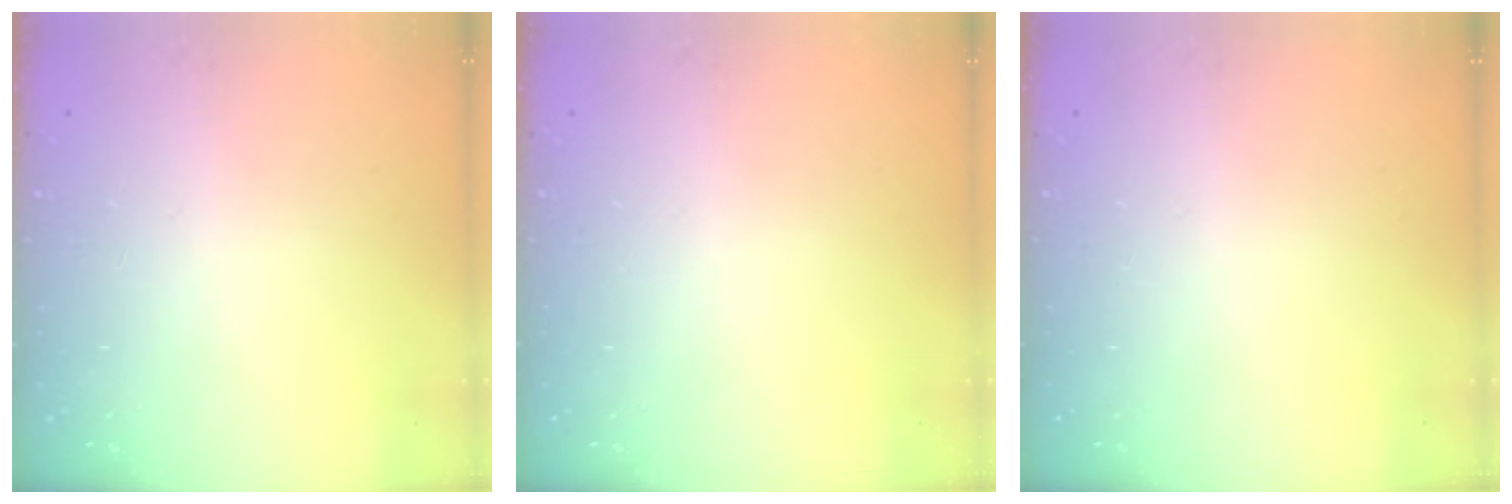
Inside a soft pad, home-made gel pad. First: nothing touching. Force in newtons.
{"total": 0.0}
{"total": 0.0}